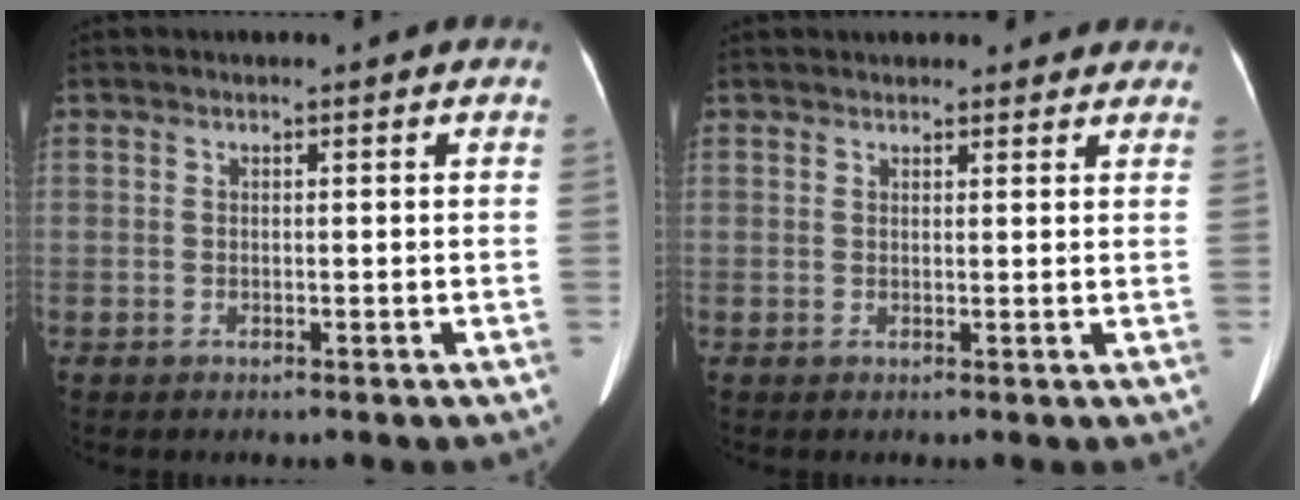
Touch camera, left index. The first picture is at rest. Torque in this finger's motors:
{"motor_torque": [1.06, -1.08, 0.16, 0.01]}